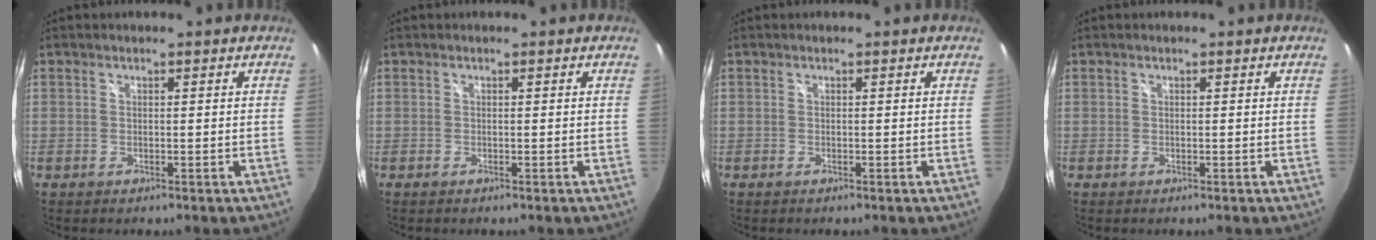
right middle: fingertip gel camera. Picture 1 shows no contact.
{"total": 0.0}
{"total": 0.0}
{"total": 0.0}